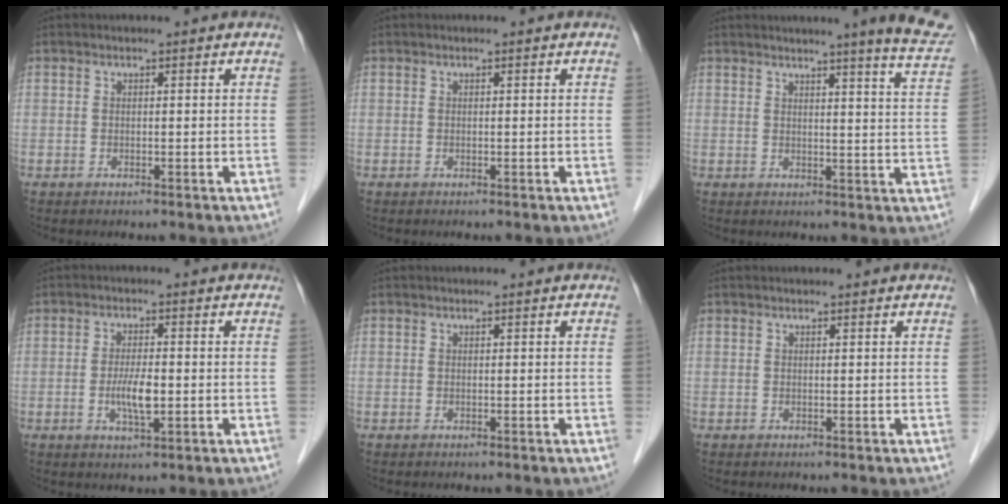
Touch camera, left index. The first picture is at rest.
{"total": 0.0}
{"total": 9.8, "force": [8.6, -0.9, 4.8], "torque": [-0.050, -0.037, 0.078]}
{"total": 4.2, "force": [-0.8, 0.9, 4.0], "torque": [-0.082, -0.004, -0.012]}
{"total": 0.0}
{"total": 0.5, "force": [0.5, 0.0, 0.1], "torque": [-0.005, 0.002, 0.007]}